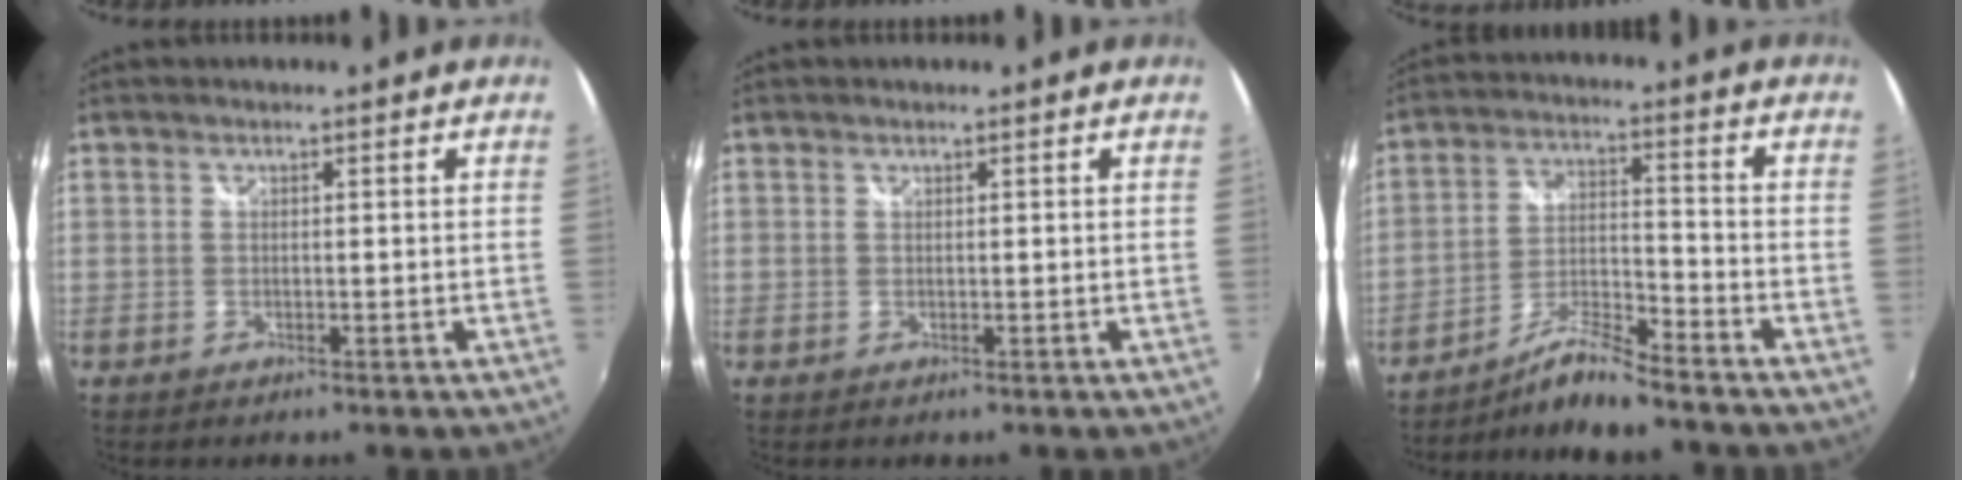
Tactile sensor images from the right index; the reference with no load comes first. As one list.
[{"total": 0.0}, {"total": 7.4, "force": [-6.9, -0.5, 2.6], "torque": [-0.061, 0.018, -0.130]}]